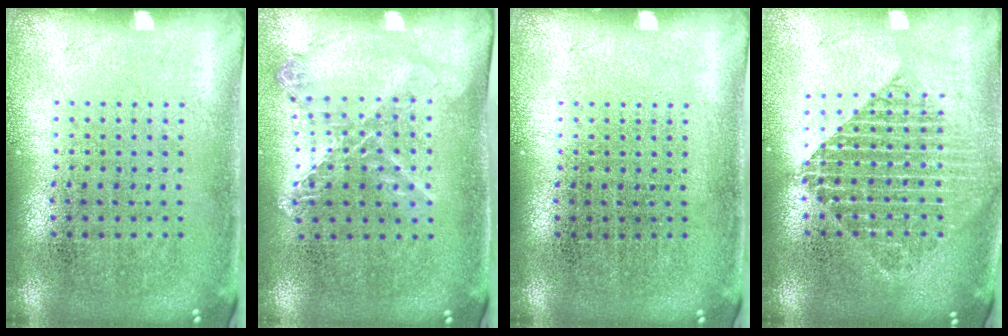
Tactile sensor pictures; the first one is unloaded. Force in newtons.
{"total": 1.1, "press": 1.1, "slide": 0.3}
{"total": 0.0}
{"total": 1.9, "press": 1.5, "slide": 1.1}